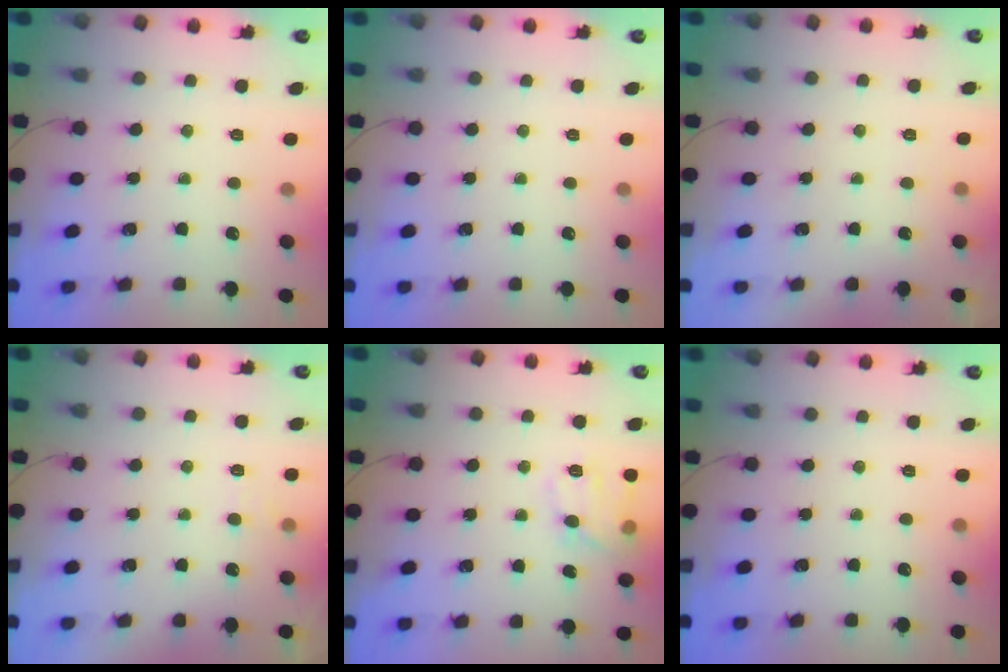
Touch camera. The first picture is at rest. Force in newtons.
{"total": 0.0}
{"total": 1.8, "press": 1.3, "slide": 1.1}
{"total": 3.5, "press": 3.3, "slide": 1.1}
{"total": 12.2, "press": 12.2, "slide": 0.4}
{"total": 0.0}